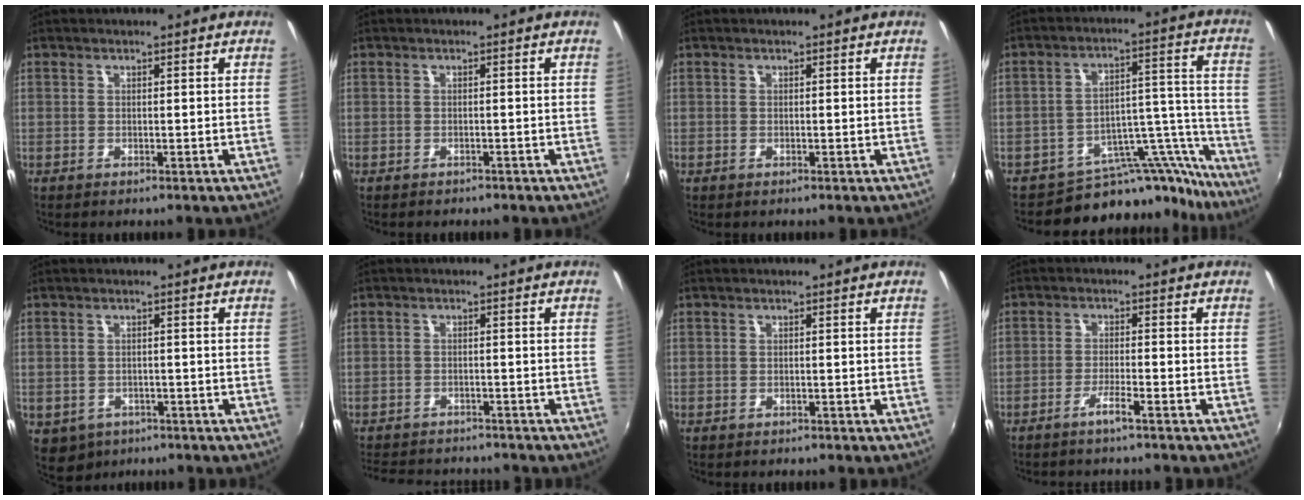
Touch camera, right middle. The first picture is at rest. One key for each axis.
{"total": 1.9, "fx": -1.7, "fy": 0.9, "fz": 0.4, "tx": -0.014, "ty": -0.008, "tz": -0.021}
{"total": 0.0}
{"total": 17.1, "fx": -15.9, "fy": 5.8, "fz": 2.1, "tx": -0.014, "ty": 0.068, "tz": -0.231}
{"total": 6.0, "fx": -2.9, "fy": 4.7, "fz": 2.3, "tx": -0.058, "ty": -0.017, "tz": -0.033}
{"total": 10.2, "fx": -8.9, "fy": 3.8, "fz": 3.1, "tx": -0.085, "ty": 0.002, "tz": -0.133}
{"total": 1.4, "fx": -1.2, "fy": 0.6, "fz": 0.3, "tx": -0.011, "ty": -0.004, "tz": -0.016}
{"total": 2.8, "fx": -2.3, "fy": -0.3, "fz": 1.5, "tx": -0.043, "ty": 0.005, "tz": -0.042}